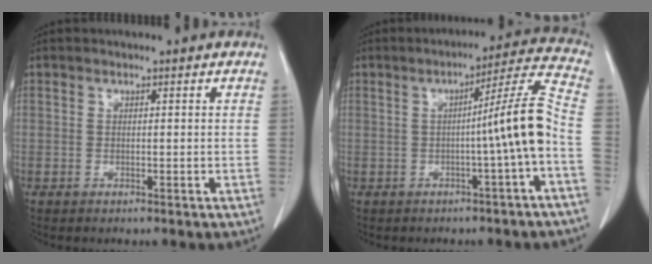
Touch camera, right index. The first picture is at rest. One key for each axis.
{"total": 9.5, "fx": -2.0, "fy": -1.8, "fz": 9.1, "tx": -0.123, "ty": 0.016, "tz": -0.030}